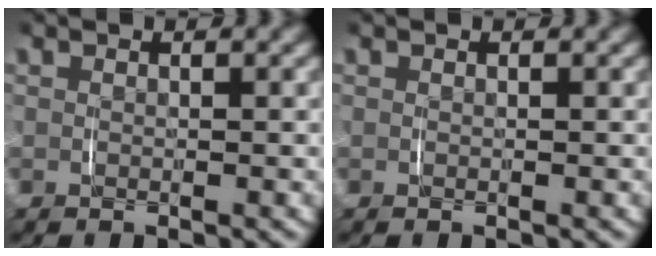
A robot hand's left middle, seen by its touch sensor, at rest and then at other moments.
{"total": 0.0}